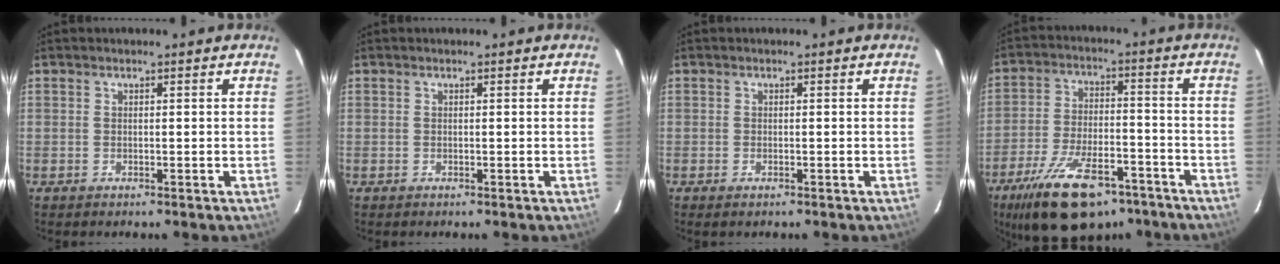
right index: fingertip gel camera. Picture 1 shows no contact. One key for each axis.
{"total": 0.0}
{"total": 0.9, "fx": -0.6, "fy": 0.3, "fz": 0.5, "tx": -0.009, "ty": -0.002, "tz": -0.011}
{"total": 19.3, "fx": -13.2, "fy": 8.5, "fz": 11.3, "tx": -0.223, "ty": -0.019, "tz": -0.207}